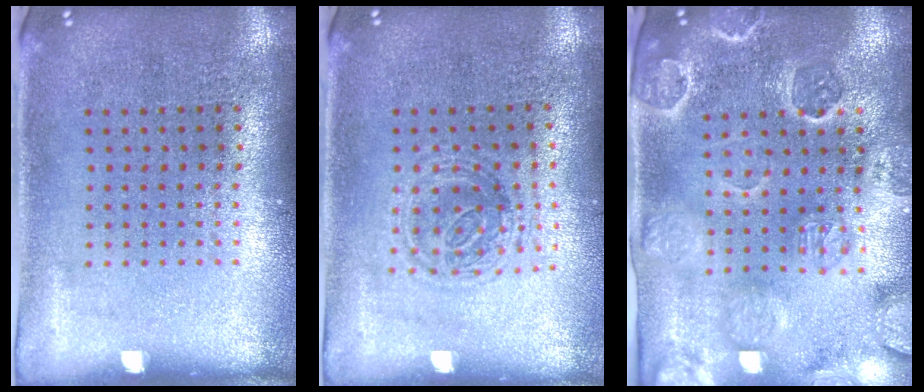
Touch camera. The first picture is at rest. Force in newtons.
{"total": 1.2, "press": 1.1, "slide": 0.5}
{"total": 3.2, "press": 3.1, "slide": 0.9}